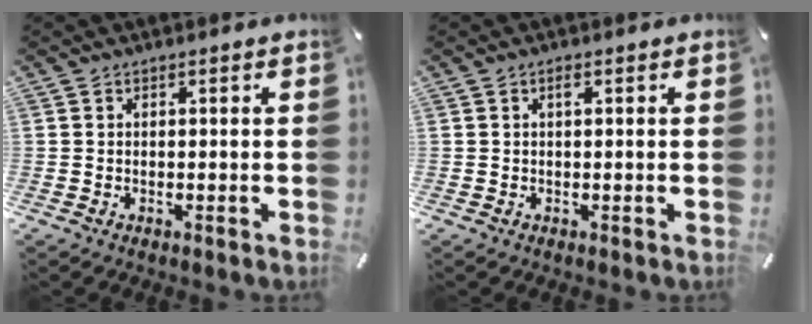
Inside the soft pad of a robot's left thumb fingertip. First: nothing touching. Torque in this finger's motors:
{"motor_torque": [0.08, 0.37, -0.01, -0.45, 0.06]}